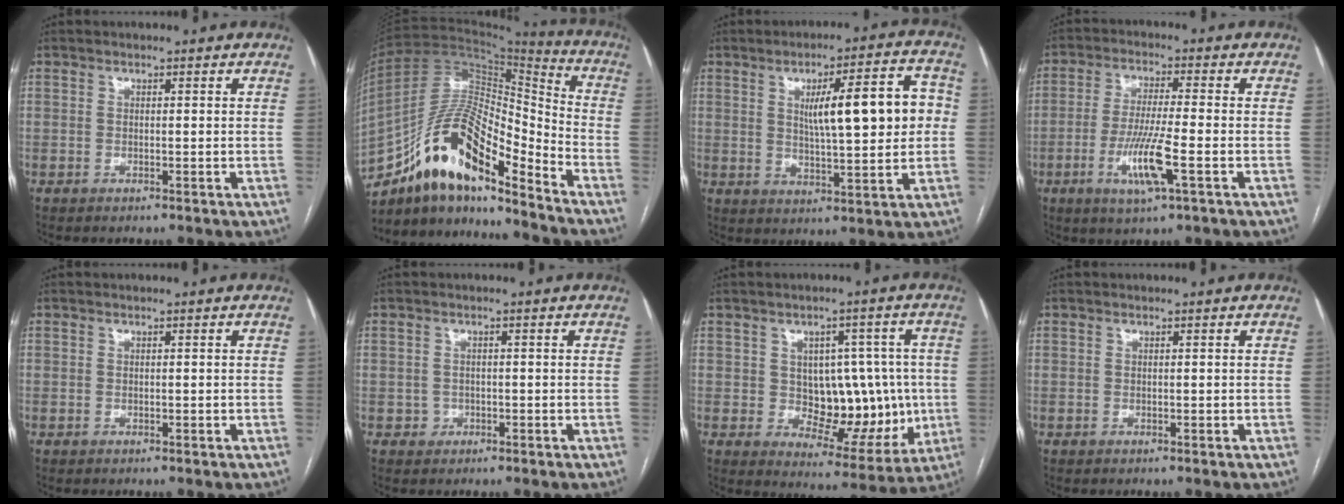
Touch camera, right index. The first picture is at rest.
{"total": 17.3, "force": [-12.2, 4.8, 11.3], "torque": [-0.204, 0.040, -0.213]}
{"total": 12.5, "force": [1.9, 2.5, 12.1], "torque": [-0.172, 0.024, 0.032]}
{"total": 8.7, "force": [-3.1, 0.3, 8.1], "torque": [-0.161, -0.012, -0.057]}
{"total": 0.0}
{"total": 1.7, "force": [-0.5, 1.6, 0.0], "torque": [0.009, 0.010, -0.007]}
{"total": 12.1, "force": [-0.2, 7.3, 9.7], "torque": [-0.115, 0.023, 0.018]}
{"total": 0.0}